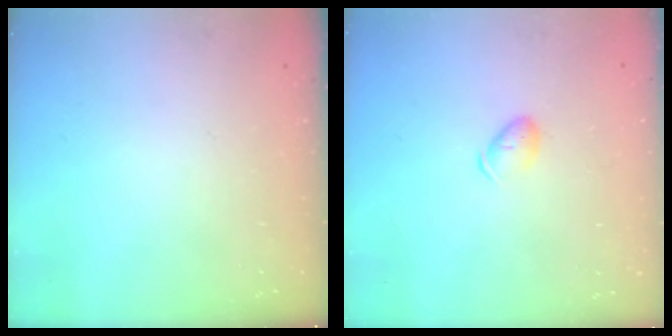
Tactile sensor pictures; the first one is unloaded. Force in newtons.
{"total": 5.4, "press": 5.4, "slide": 0.7}